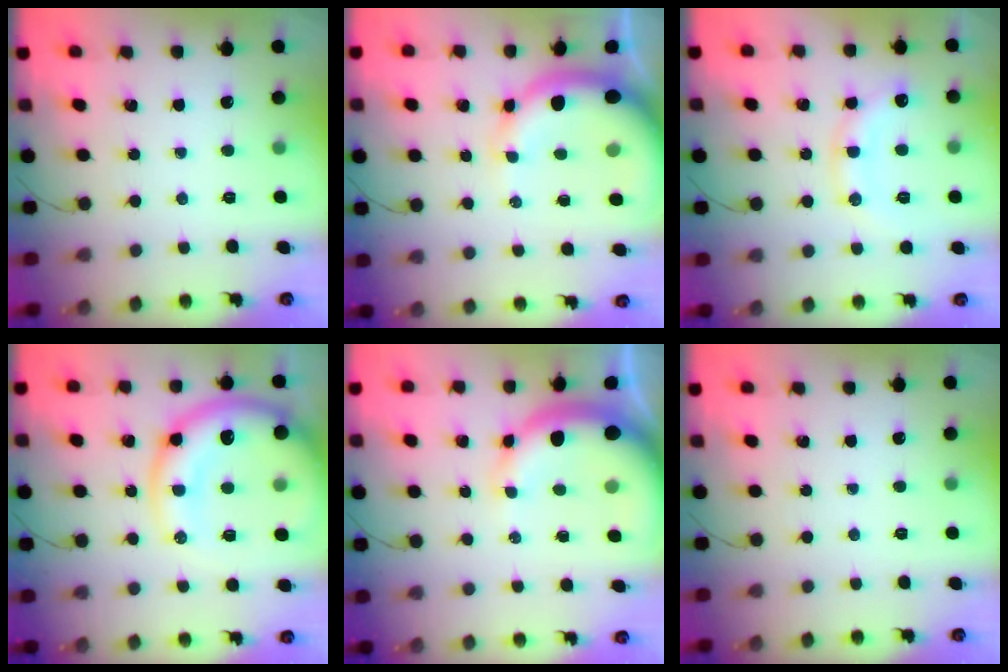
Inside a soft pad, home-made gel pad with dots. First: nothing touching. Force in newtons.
{"total": 11.6, "press": 11.4, "slide": 2.2}
{"total": 11.9, "press": 11.9, "slide": 0.1}
{"total": 20.8, "press": 20.3, "slide": 4.3}
{"total": 13.1, "press": 12.8, "slide": 2.3}
{"total": 0.0}